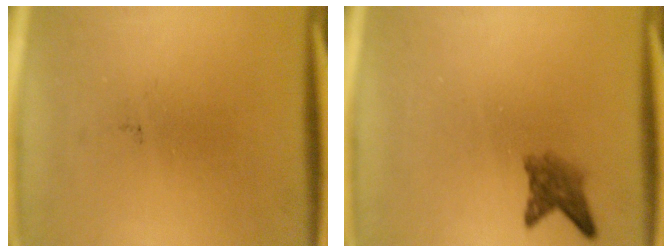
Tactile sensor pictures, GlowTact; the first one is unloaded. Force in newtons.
{"total": 2.9}